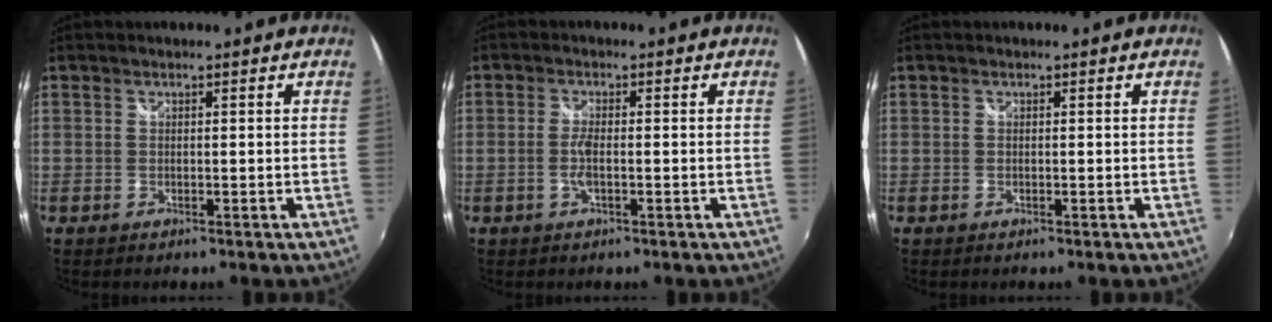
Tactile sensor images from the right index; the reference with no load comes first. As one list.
[{"total": 2.7, "force": [-0.7, 0.4, 2.6], "torque": [-0.056, -0.002, -0.014]}, {"total": 0.0}]